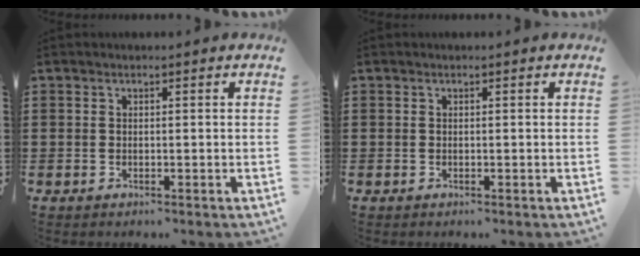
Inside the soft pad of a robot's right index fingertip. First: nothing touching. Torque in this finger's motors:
{"motor_torque": [-0.04, 0.06, 0.00, 0.00]}